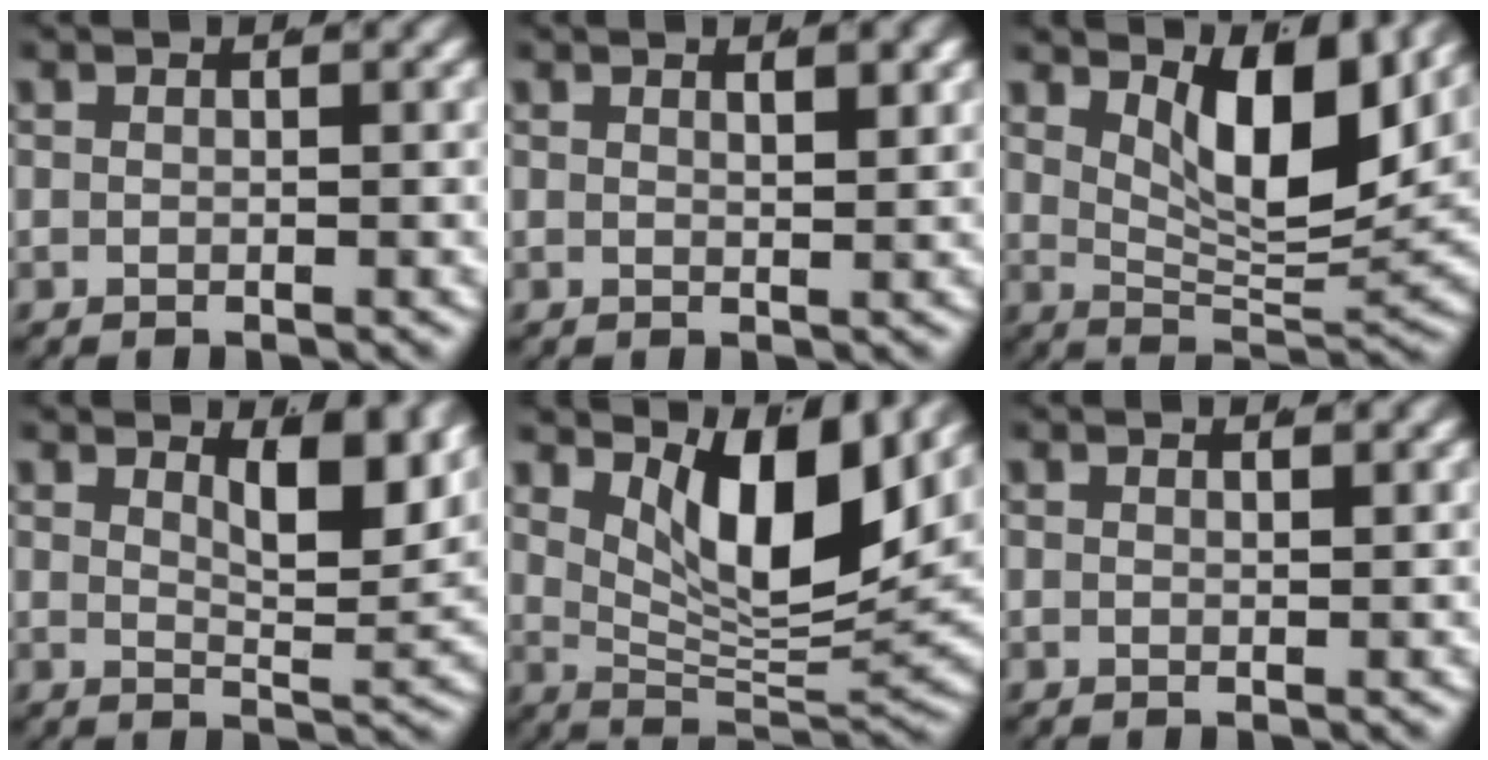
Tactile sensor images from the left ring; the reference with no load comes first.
{"total": 1.2, "force": [0.8, -0.4, 0.8], "torque": [-0.006, -0.008, 0.017]}
{"total": 8.3, "force": [4.0, 2.7, 6.7], "torque": [-0.108, -0.016, 0.069]}
{"total": 4.9, "force": [3.1, 0.9, 3.7], "torque": [-0.053, -0.024, 0.058]}
{"total": 9.9, "force": [4.3, 3.6, 8.1], "torque": [-0.130, -0.008, 0.072]}
{"total": 0.6, "force": [0.5, -0.4, 0.2], "torque": [0.000, -0.005, 0.011]}